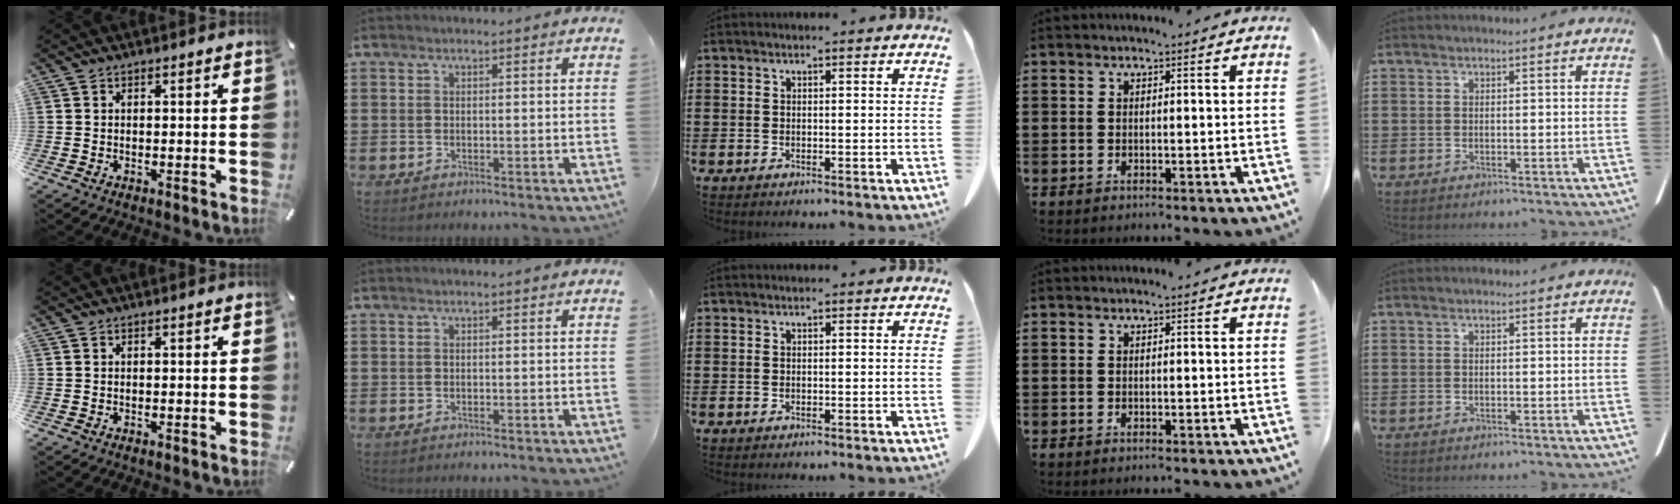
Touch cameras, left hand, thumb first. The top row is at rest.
{}